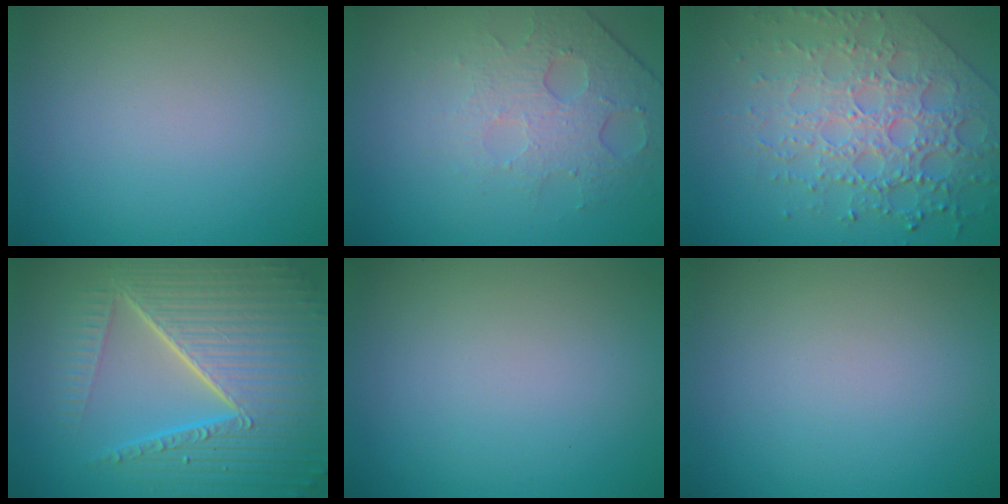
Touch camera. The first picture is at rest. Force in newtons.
{"total": 4.8, "press": 3.2, "slide": 3.6}
{"total": 7.6, "press": 5.5, "slide": 5.2}
{"total": 10.6, "press": 6.6, "slide": 8.3}
{"total": 0.0}
{"total": 0.0}